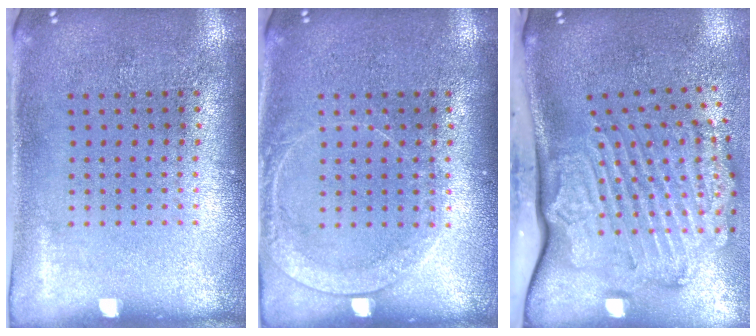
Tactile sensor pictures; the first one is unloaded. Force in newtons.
{"total": 1.5, "press": 1.4, "slide": 0.4}
{"total": 3.6, "press": 2.4, "slide": 2.6}